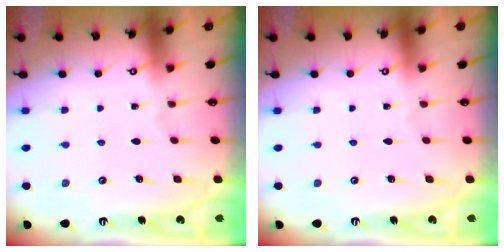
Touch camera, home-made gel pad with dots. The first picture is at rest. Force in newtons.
{"total": 0.0}